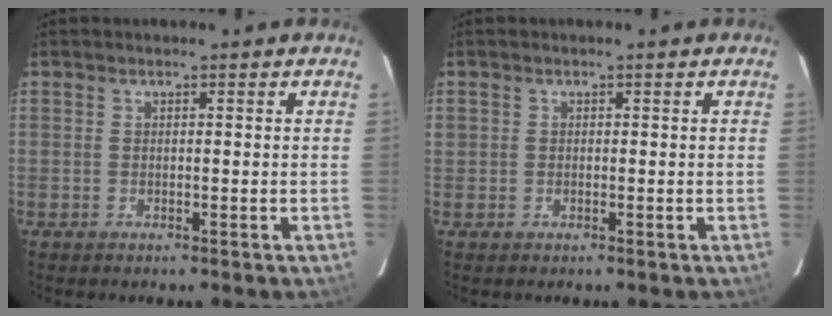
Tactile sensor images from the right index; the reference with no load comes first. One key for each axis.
{"total": 0.6, "fx": 0.0, "fy": 0.6, "fz": 0.0, "tx": 0.001, "ty": -0.002, "tz": -0.001}